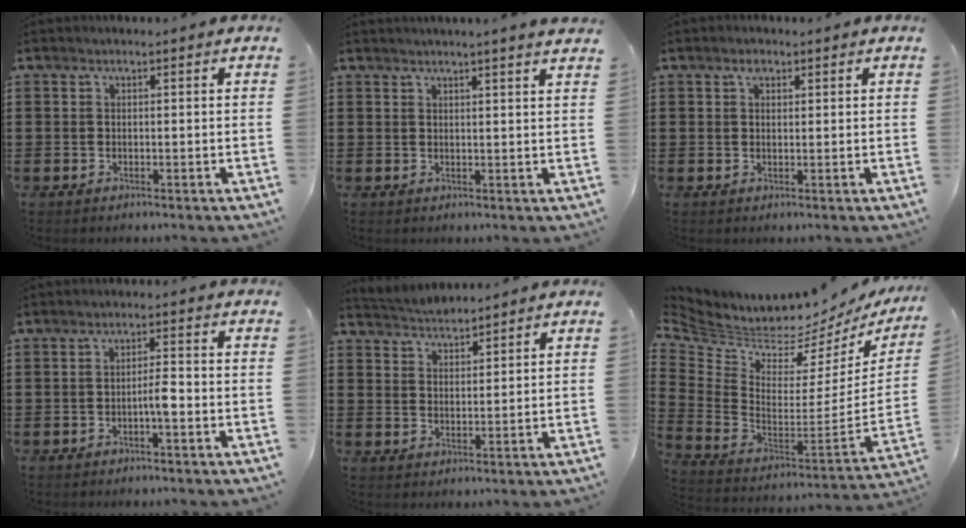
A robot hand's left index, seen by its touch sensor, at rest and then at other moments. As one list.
[{"total": 2.0, "force": [1.8, -0.6, 0.6], "torque": [-0.013, -0.002, 0.035]}, {"total": 1.6, "force": [1.0, 0.8, 0.8], "torque": [-0.011, -0.001, 0.018]}, {"total": 2.9, "force": [-1.2, 0.5, 2.6], "torque": [-0.056, 0.001, -0.025]}, {"total": 3.0, "force": [3.0, 0.1, -0.1], "torque": [-0.008, -0.011, 0.054]}, {"total": 3.1, "force": [3.0, 0.9, 0.2], "torque": [-0.038, -0.055, 0.044]}]